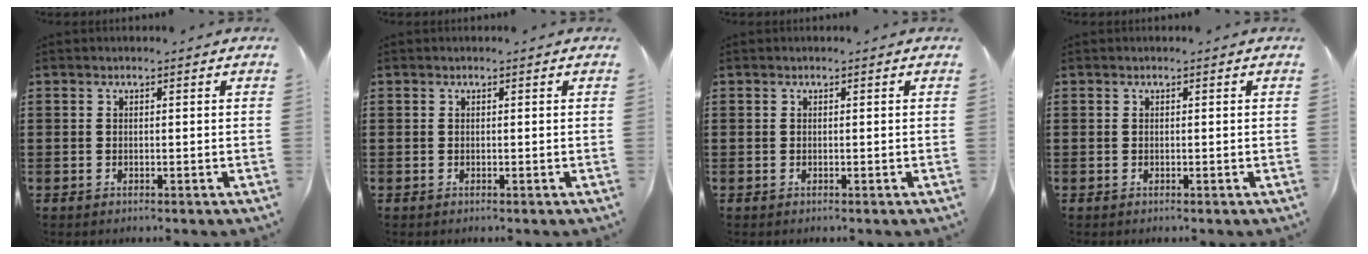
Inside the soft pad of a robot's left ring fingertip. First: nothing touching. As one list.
[{"total": 0.0}, {"total": 0.0}, {"total": 0.0}]